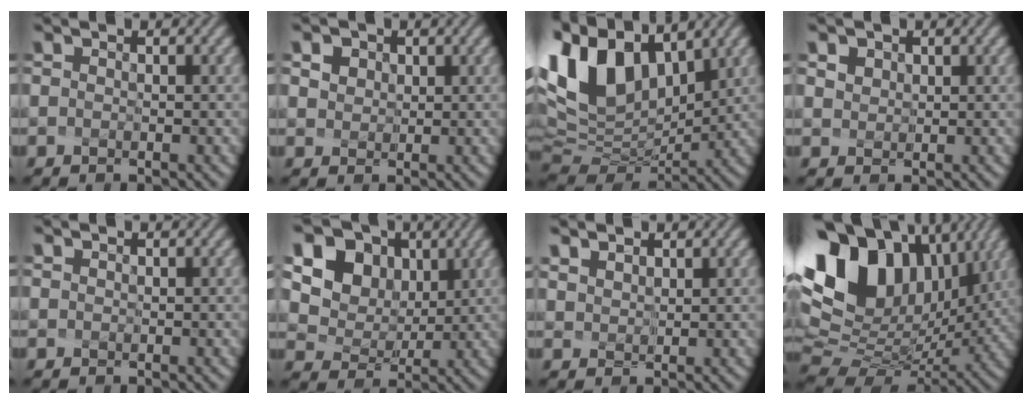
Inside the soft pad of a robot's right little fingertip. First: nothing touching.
{"total": 4.9, "force": [2.6, 3.6, 2.2], "torque": [-0.054, 0.010, 0.042]}
{"total": 10.5, "force": [5.1, 6.2, 6.8], "torque": [-0.160, 0.013, 0.109]}
{"total": 3.7, "force": [2.1, 2.7, 1.6], "torque": [-0.045, 0.009, 0.036]}
{"total": 0.0}
{"total": 11.3, "force": [5.2, 8.8, 4.7], "torque": [-0.122, 0.004, 0.118]}
{"total": 2.8, "force": [2.2, 1.5, 0.9], "torque": [-0.046, 0.006, 0.054]}
{"total": 15.2, "force": [5.9, 10.0, 9.8], "torque": [-0.207, 0.026, 0.120]}